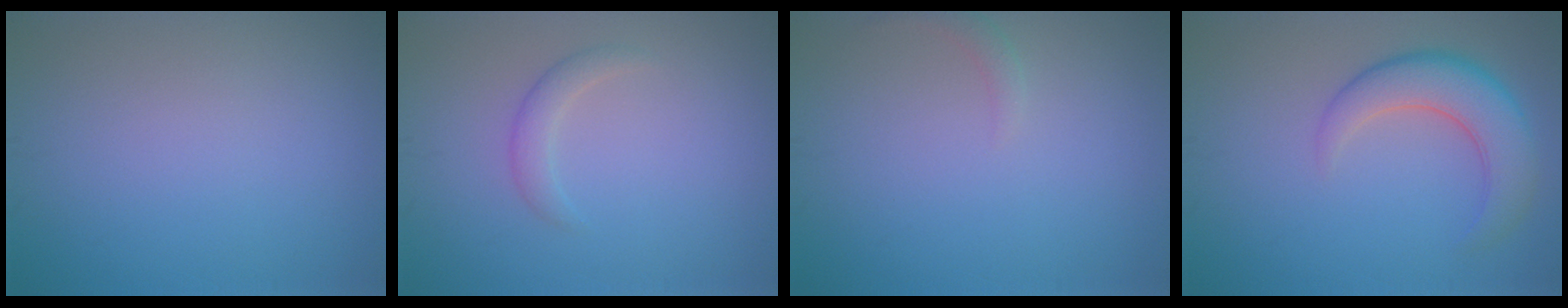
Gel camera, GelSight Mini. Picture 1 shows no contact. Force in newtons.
{"total": 1.6, "press": 1.6, "slide": 0.2}
{"total": 1.0, "press": 1.0, "slide": 0.1}
{"total": 5.4, "press": 5.4, "slide": 0.3}